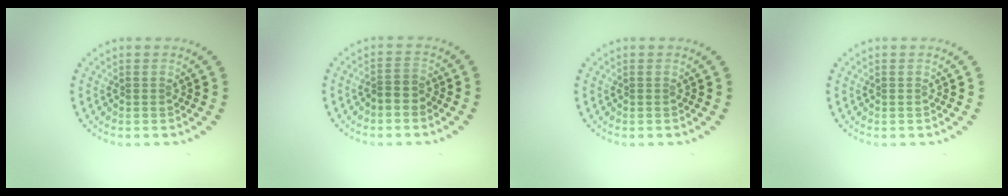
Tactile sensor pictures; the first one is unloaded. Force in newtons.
{"total": 1.6, "press": 1.4, "slide": 0.8}
{"total": 0.0}
{"total": 0.0}